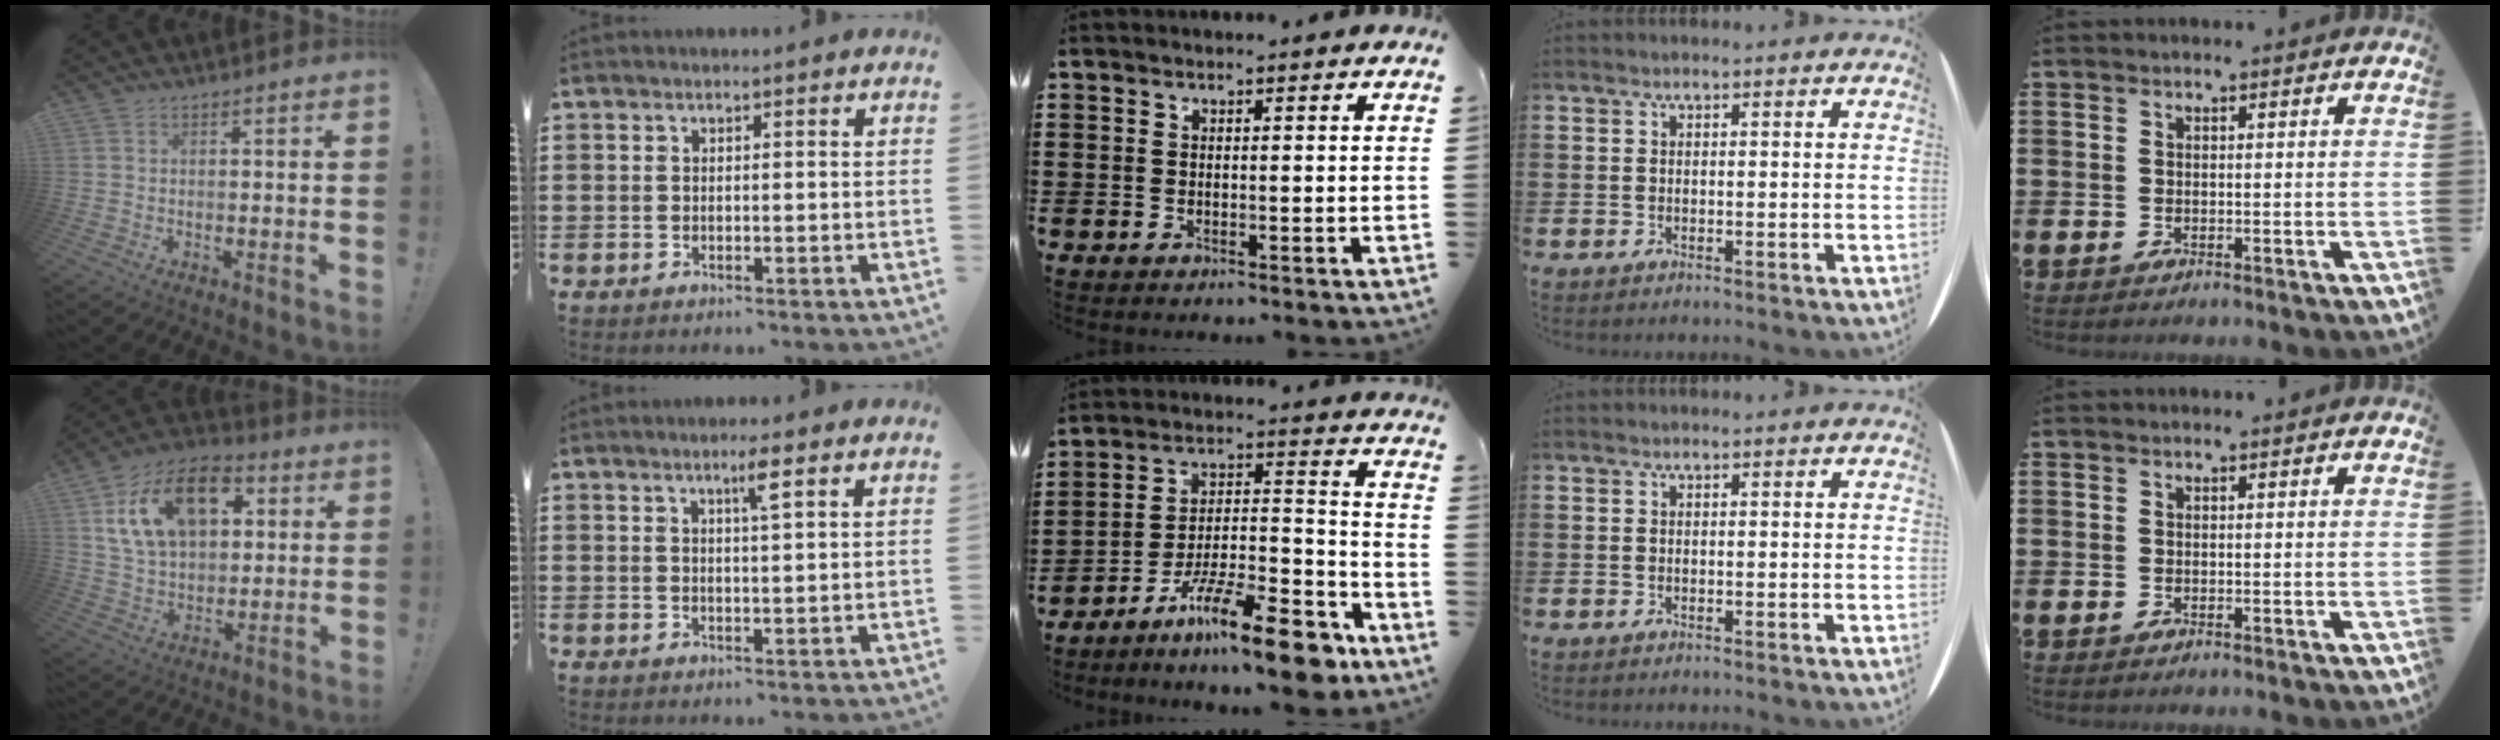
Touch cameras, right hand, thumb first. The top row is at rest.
{"thumb": {"total": 19.6, "force": [7.7, 12.8, 12.7], "torque": [-0.207, -0.022, 0.141]}, "index": {"total": 2.8, "force": [1.5, -0.1, 2.4], "torque": [-0.042, -0.005, 0.022]}, "middle": {"total": 15.0, "force": [-11.4, 2.3, 9.5], "torque": [-0.152, 0.043, -0.202]}}